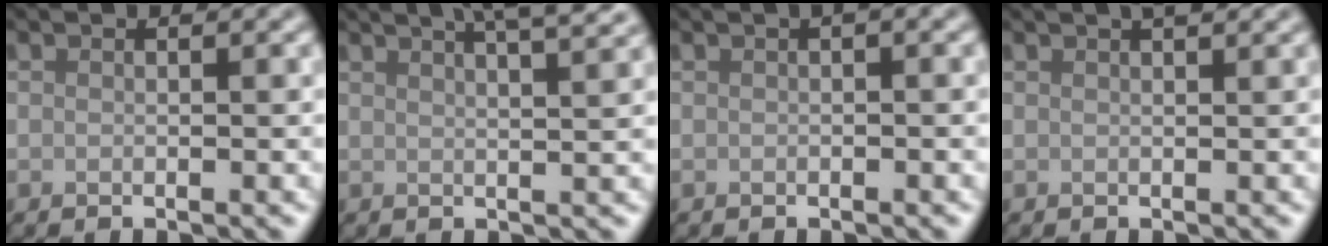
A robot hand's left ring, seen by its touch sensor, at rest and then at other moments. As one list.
[{"total": 7.9, "force": [5.4, 2.8, 5.1], "torque": [-0.031, 0.047, 0.041]}, {"total": 1.2, "force": [0.4, 0.1, 1.1], "torque": [-0.016, 0.011, 0.008]}, {"total": 2.2, "force": [1.6, 0.5, 1.5], "torque": [-0.012, 0.006, 0.013]}]